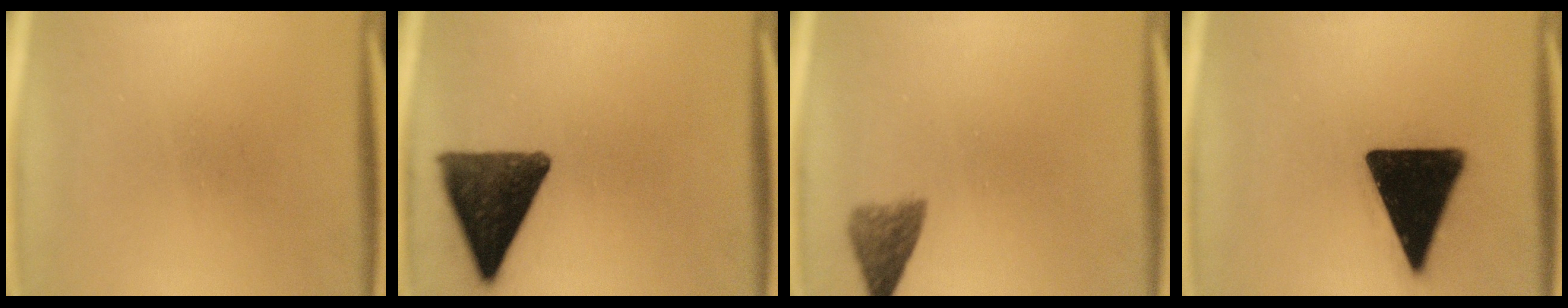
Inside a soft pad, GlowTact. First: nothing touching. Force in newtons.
{"total": 13.0}
{"total": 3.6}
{"total": 19.6}